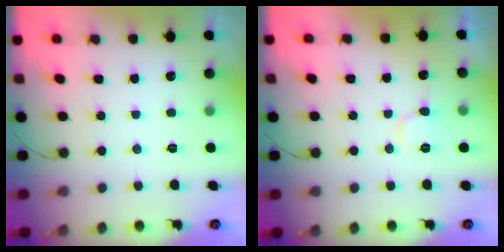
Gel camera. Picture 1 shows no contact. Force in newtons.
{"total": 7.7, "press": 7.7, "slide": 0.4}